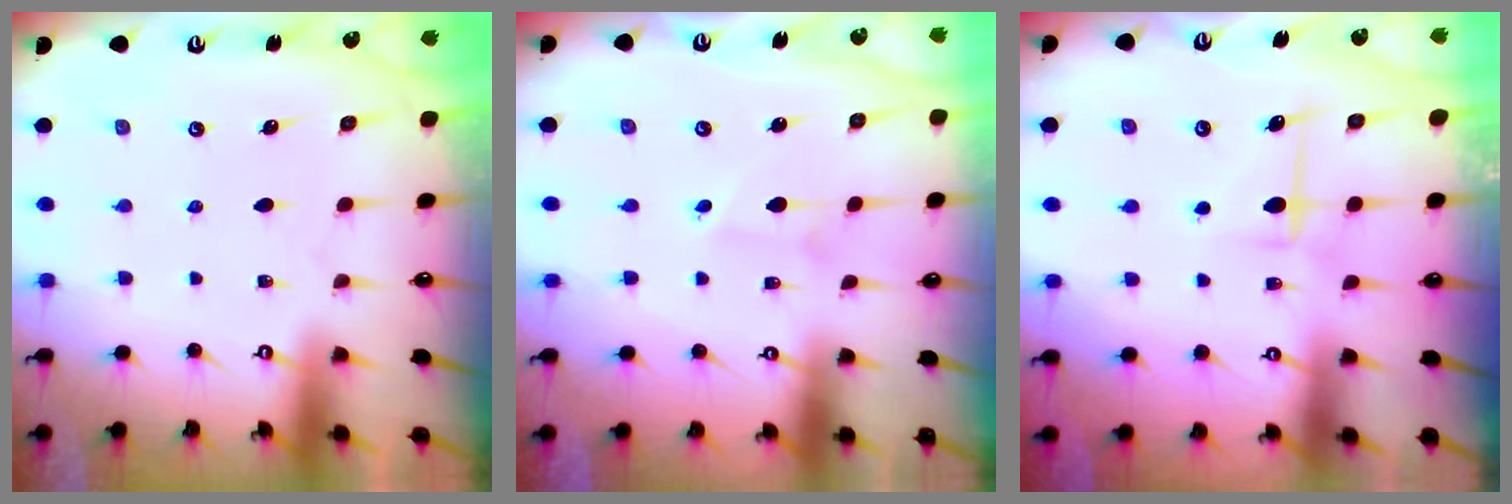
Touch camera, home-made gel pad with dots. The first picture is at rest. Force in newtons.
{"total": 1.4, "press": 1.4, "slide": 0.1}
{"total": 6.2, "press": 6.2, "slide": 0.3}